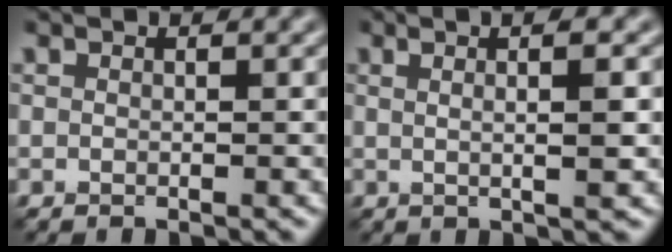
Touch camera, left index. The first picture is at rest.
{"total": 5.2, "force": [1.3, 1.6, 4.8], "torque": [-0.050, 0.014, 0.000]}